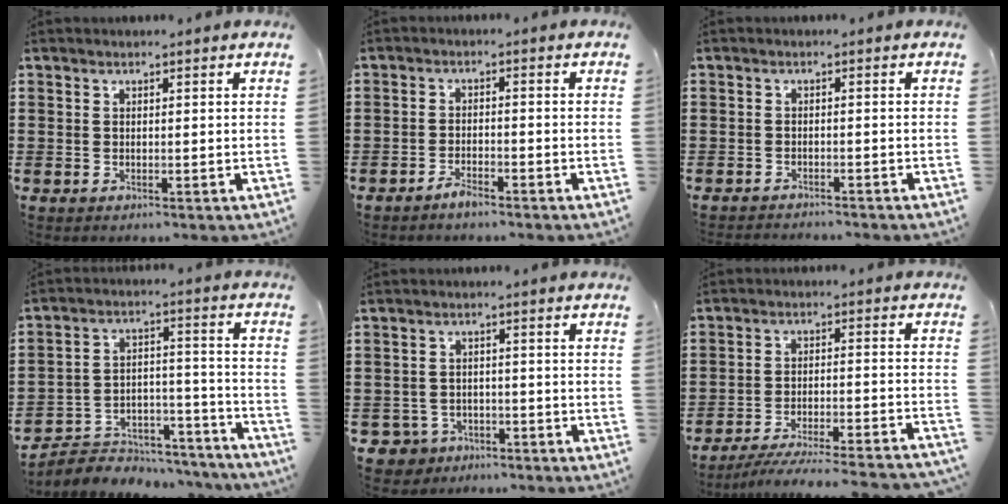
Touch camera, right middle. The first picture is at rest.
{"total": 2.2, "force": [-1.9, 0.3, 1.1], "torque": [-0.021, 0.002, -0.036]}
{"total": 1.4, "force": [-1.4, 0.0, 0.0], "torque": [-0.005, 0.001, -0.028]}
{"total": 5.0, "force": [-4.6, 1.8, 0.5], "torque": [-0.010, 0.011, -0.092]}
{"total": 2.9, "force": [-2.5, 1.5, 0.3], "torque": [-0.030, -0.005, -0.058]}
{"total": 6.2, "force": [-5.8, -0.4, 2.1], "torque": [-0.038, -0.010, -0.114]}